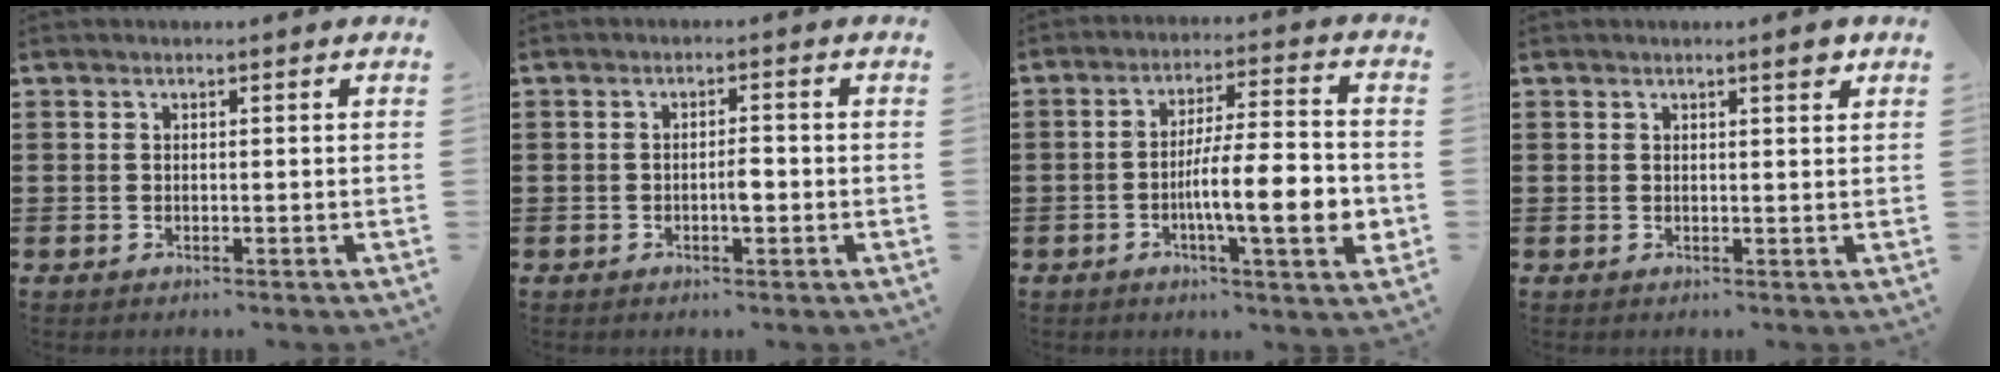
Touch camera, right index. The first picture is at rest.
{"total": 2.5, "force": [-0.6, 0.7, 2.4], "torque": [-0.043, 0.002, -0.012]}
{"total": 11.4, "force": [-3.0, 2.2, 10.8], "torque": [-0.162, -0.003, -0.052]}
{"total": 2.1, "force": [1.4, 0.3, 1.5], "torque": [-0.024, 0.000, 0.021]}